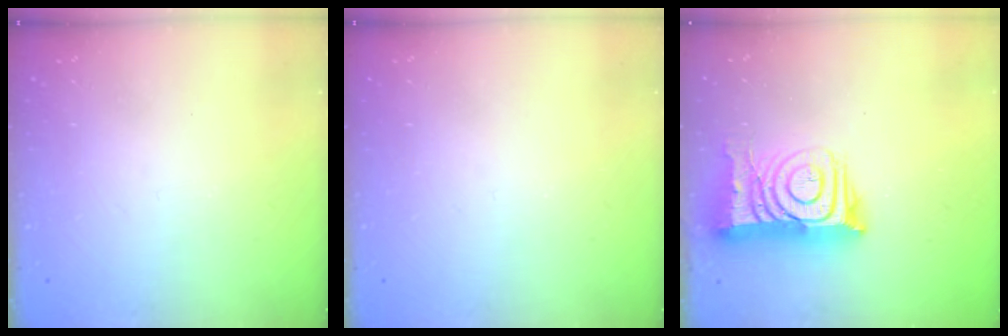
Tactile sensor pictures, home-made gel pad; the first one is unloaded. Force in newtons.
{"total": 0.0}
{"total": 16.4, "press": 16.3, "slide": 1.6}